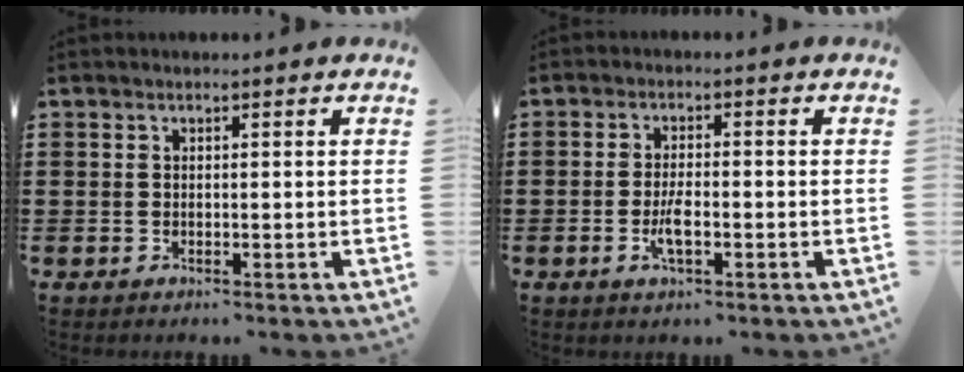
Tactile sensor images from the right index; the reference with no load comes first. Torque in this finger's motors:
{"motor_torque": [1.28, -0.08, 0.30, 0.11]}